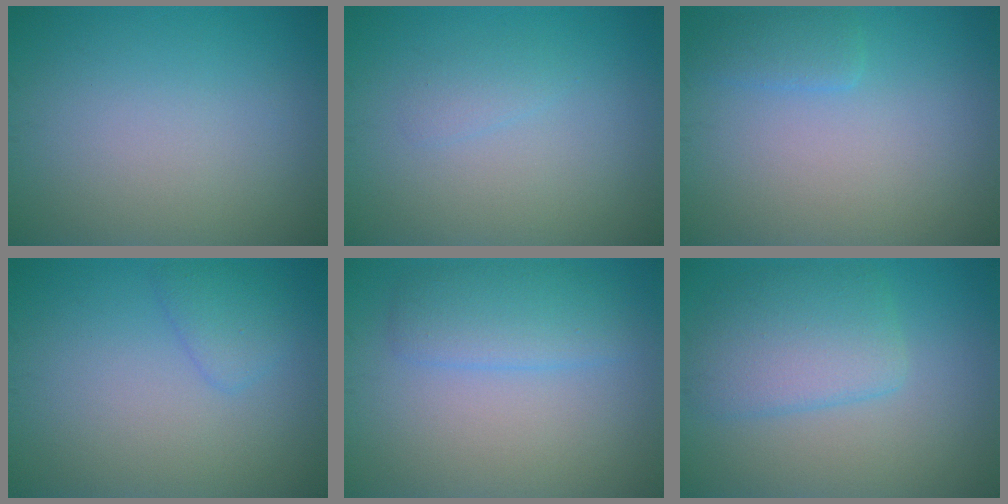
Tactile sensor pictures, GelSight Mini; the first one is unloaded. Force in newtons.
{"total": 1.0, "press": 1.0, "slide": 0.1}
{"total": 1.6, "press": 1.5, "slide": 0.2}
{"total": 1.8, "press": 1.8, "slide": 0.1}
{"total": 3.3, "press": 3.3, "slide": 0.1}
{"total": 4.6, "press": 4.6, "slide": 0.2}